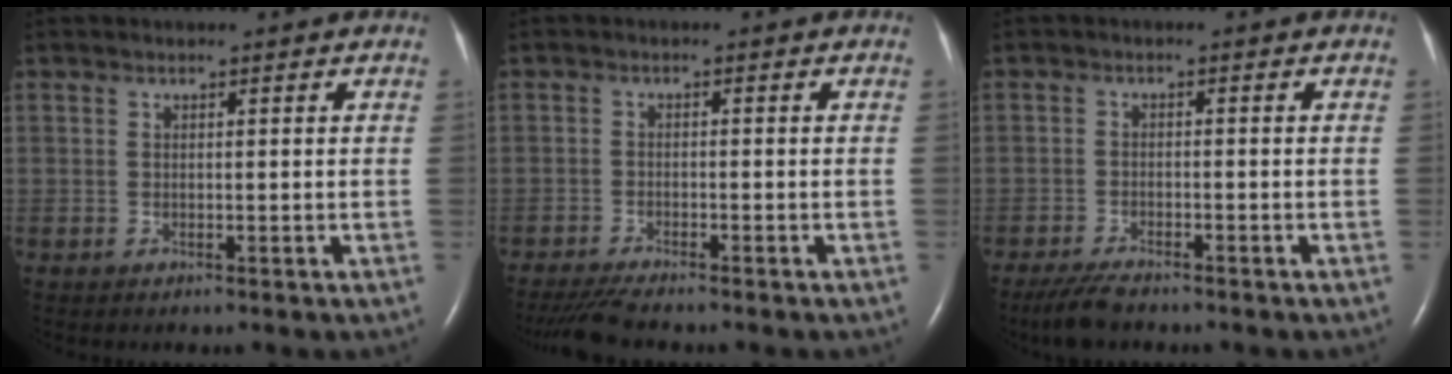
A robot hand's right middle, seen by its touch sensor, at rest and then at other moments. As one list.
[{"total": 5.3, "force": [-4.6, 0.2, 2.5], "torque": [-0.046, -0.018, -0.079]}, {"total": 4.6, "force": [-3.7, 1.0, 2.4], "torque": [-0.053, -0.012, -0.065]}]